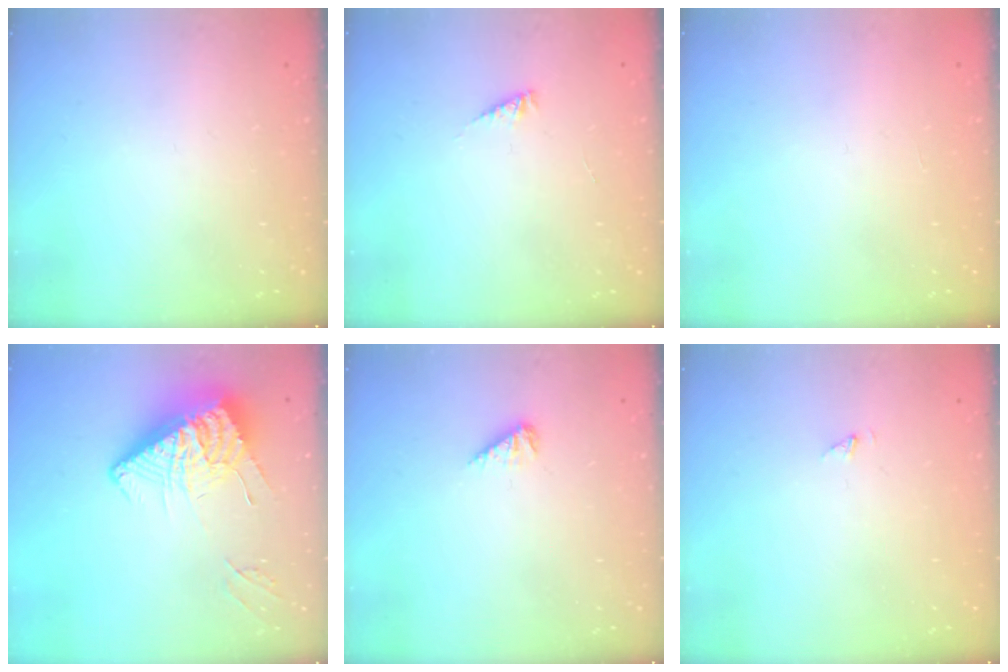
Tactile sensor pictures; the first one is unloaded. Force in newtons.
{"total": 2.8, "press": 2.7, "slide": 0.4}
{"total": 0.0}
{"total": 13.7, "press": 13.6, "slide": 1.3}
{"total": 3.3, "press": 3.3, "slide": 0.6}
{"total": 0.9, "press": 0.9, "slide": 0.1}